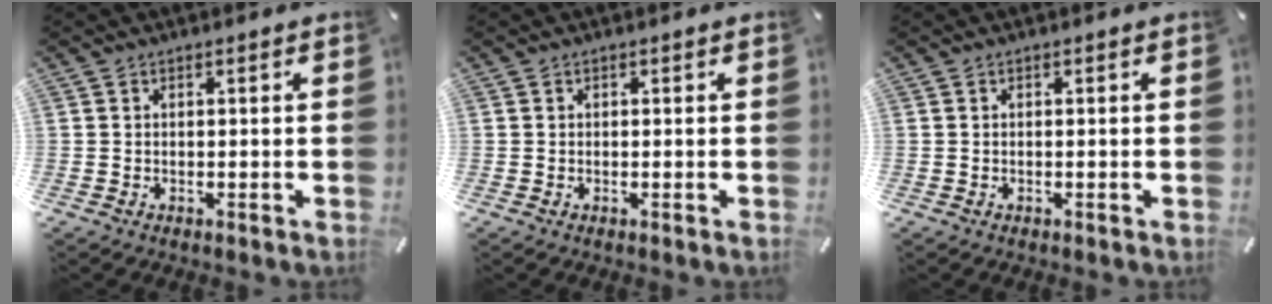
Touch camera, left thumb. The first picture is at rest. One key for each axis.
{"total": 0.0}
{"total": 0.0}